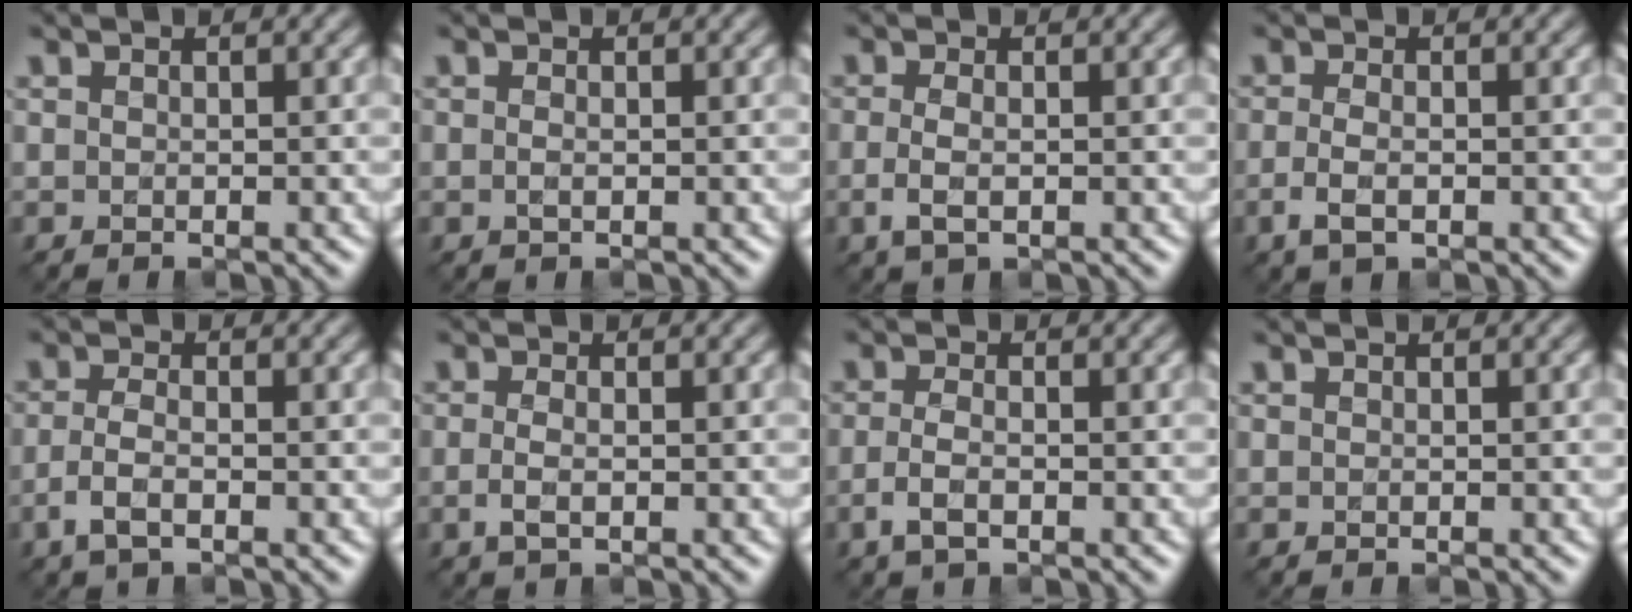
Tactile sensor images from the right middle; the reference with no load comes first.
{"total": 0.7, "force": [-0.1, 0.2, 0.6], "torque": [-0.014, -0.003, -0.002]}
{"total": 2.2, "force": [-0.5, 1.0, 1.9], "torque": [-0.044, -0.007, -0.013]}
{"total": 2.2, "force": [-0.8, 1.0, 1.8], "torque": [-0.043, -0.007, -0.018]}
{"total": 2.6, "force": [-1.1, 1.1, 2.1], "torque": [-0.051, -0.002, -0.027]}
{"total": 1.7, "force": [-0.4, 0.7, 1.5], "torque": [-0.034, -0.005, -0.011]}
{"total": 2.2, "force": [-0.8, 1.0, 1.8], "torque": [-0.042, -0.004, -0.020]}
{"total": 0.0}